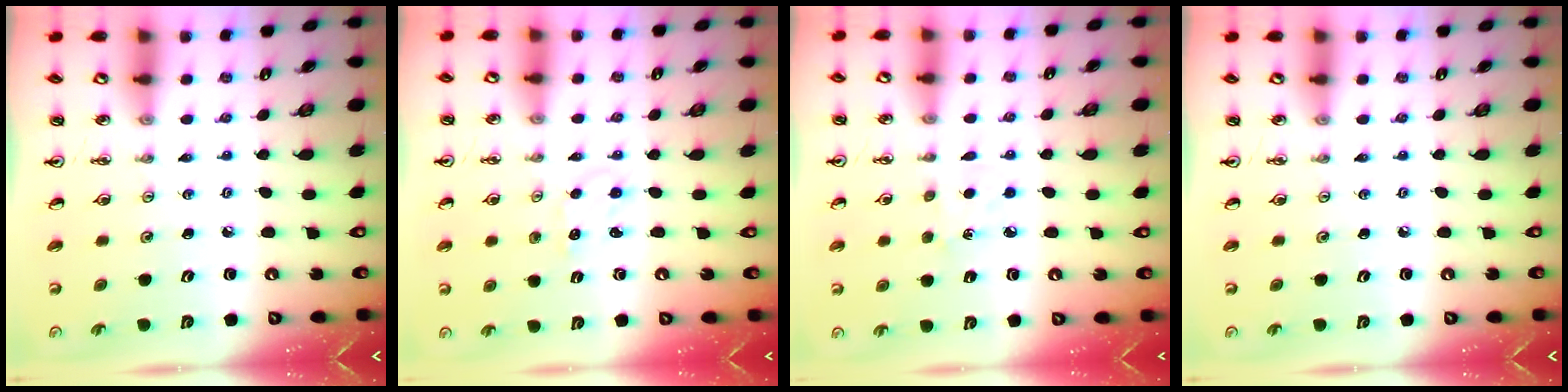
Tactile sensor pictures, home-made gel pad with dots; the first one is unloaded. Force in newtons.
{"total": 2.3, "press": 2.3, "slide": 0.2}
{"total": 3.5, "press": 3.5, "slide": 0.4}
{"total": 0.0}